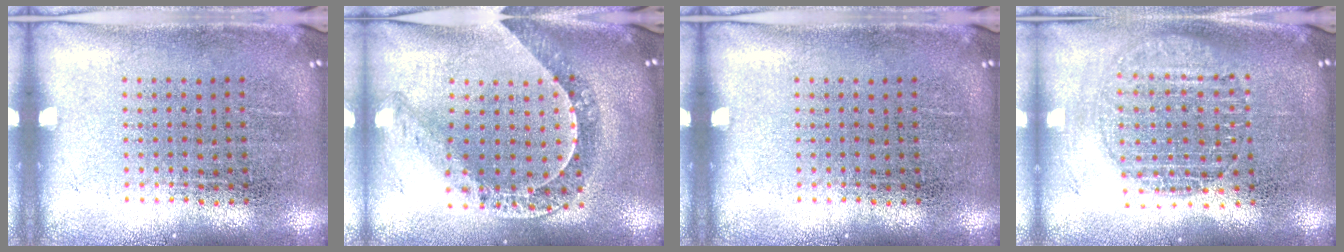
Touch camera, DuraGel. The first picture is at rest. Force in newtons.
{"total": 1.2, "press": 1.1, "slide": 0.2}
{"total": 0.0}
{"total": 1.8, "press": 1.5, "slide": 1.0}